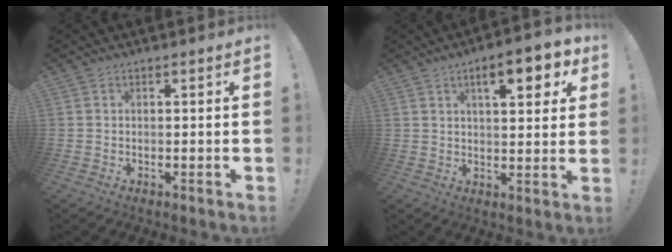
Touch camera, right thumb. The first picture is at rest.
{"total": 10.4, "force": [4.8, 3.1, 8.7], "torque": [-0.116, -0.014, 0.072]}